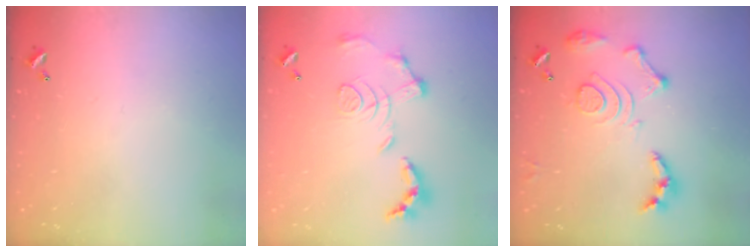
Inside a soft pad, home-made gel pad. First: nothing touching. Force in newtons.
{"total": 1.5, "press": 0.8, "slide": 1.3}
{"total": 14.6, "press": 14.5, "slide": 1.6}